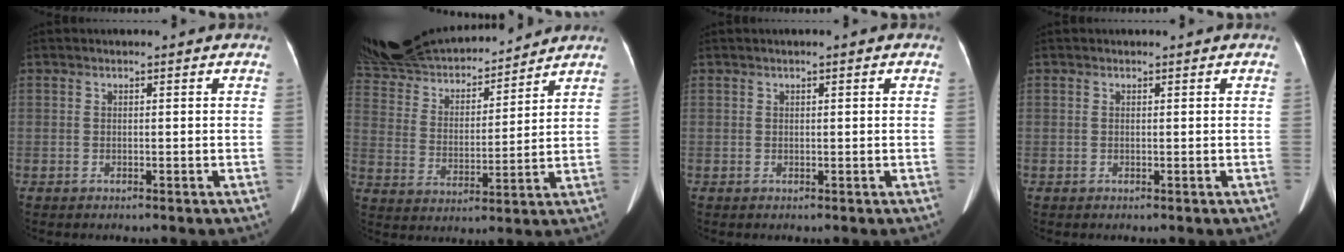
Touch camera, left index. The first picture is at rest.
{"total": 23.7, "force": [21.6, 5.8, 7.8], "torque": [-0.181, 0.021, 0.362]}
{"total": 0.7, "force": [0.3, 0.1, 0.7], "torque": [-0.014, 0.004, 0.002]}
{"total": 0.0}